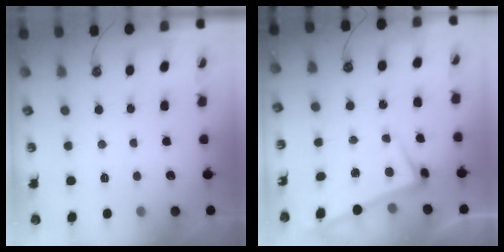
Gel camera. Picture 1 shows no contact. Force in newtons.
{"total": 2.4, "press": 2.2, "slide": 0.9}